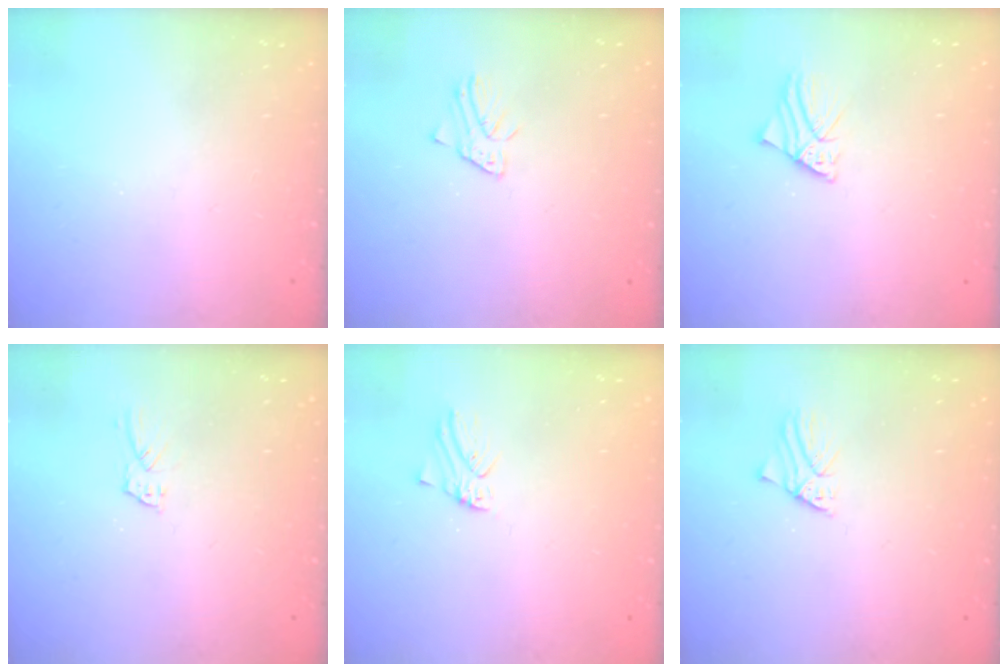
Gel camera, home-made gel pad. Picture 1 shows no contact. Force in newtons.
{"total": 1.7, "press": 1.6, "slide": 0.1}
{"total": 2.3, "press": 2.3, "slide": 0.4}
{"total": 5.0, "press": 5.0, "slide": 0.6}
{"total": 0.0}
{"total": 1.1, "press": 1.1, "slide": 0.1}